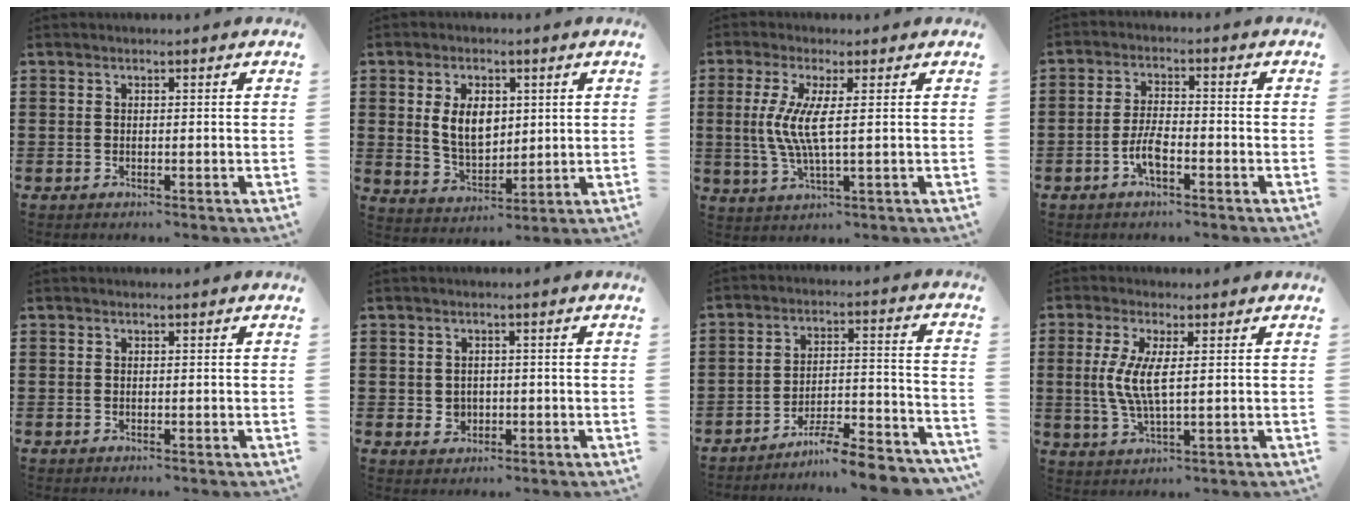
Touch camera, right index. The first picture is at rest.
{"total": 7.0, "force": [1.4, 4.5, 5.2], "torque": [-0.103, 0.005, 0.020]}
{"total": 6.4, "force": [0.7, 0.6, 6.3], "torque": [-0.142, -0.013, 0.004]}
{"total": 4.3, "force": [-2.1, 1.4, 3.4], "torque": [-0.086, -0.003, -0.047]}
{"total": 0.0}
{"total": 1.8, "force": [0.0, 1.7, 0.5], "torque": [-0.014, 0.010, -0.004]}
{"total": 7.6, "force": [-7.1, 0.1, 2.7], "torque": [-0.032, 0.010, -0.136]}
{"total": 5.9, "force": [0.8, 1.4, 5.7], "torque": [-0.125, -0.005, 0.008]}